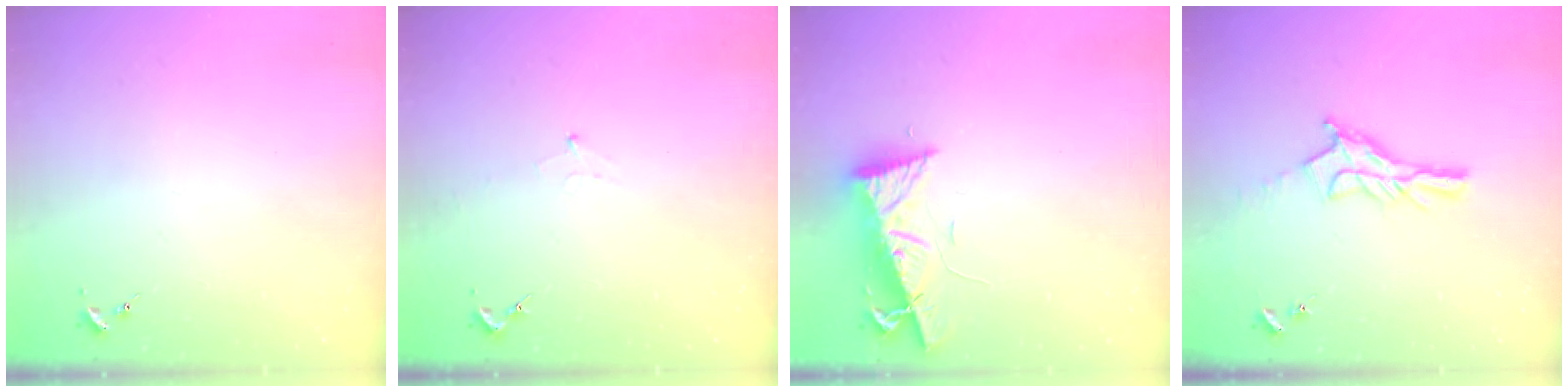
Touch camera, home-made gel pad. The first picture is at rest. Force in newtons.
{"total": 4.1, "press": 4.0, "slide": 0.6}
{"total": 8.5, "press": 8.4, "slide": 0.9}
{"total": 12.5, "press": 12.4, "slide": 0.9}